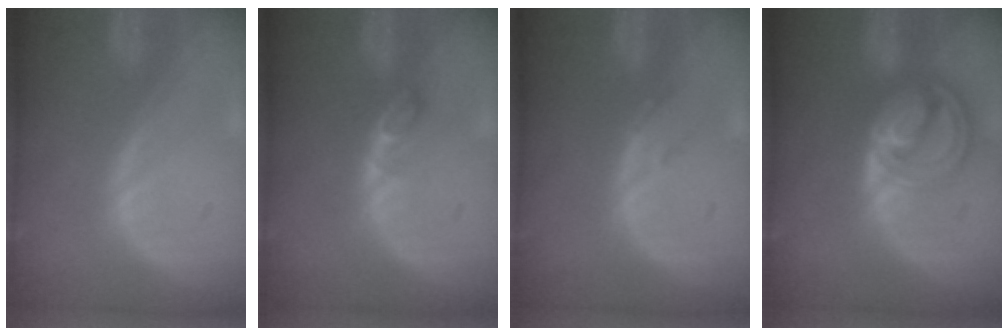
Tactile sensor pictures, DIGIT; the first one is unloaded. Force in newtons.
{"total": 2.5, "press": 2.5, "slide": 0.4}
{"total": 1.2, "press": 1.0, "slide": 0.6}
{"total": 8.7, "press": 7.3, "slide": 4.7}